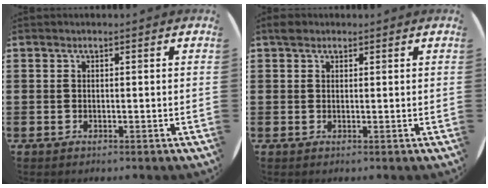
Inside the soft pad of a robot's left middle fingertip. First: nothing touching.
{"total": 1.2, "force": [0.9, 0.6, 0.3], "torque": [0.000, 0.002, 0.016]}